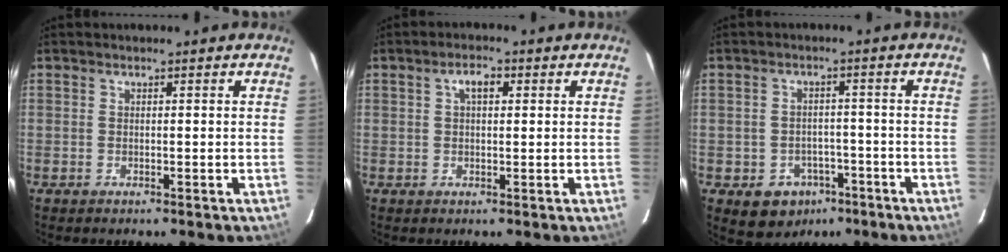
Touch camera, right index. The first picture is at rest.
{"total": 3.0, "force": [0.9, 1.5, 2.3], "torque": [-0.041, 0.011, 0.016]}
{"total": 7.4, "force": [-4.1, 5.8, 2.1], "torque": [-0.048, 0.017, -0.037]}